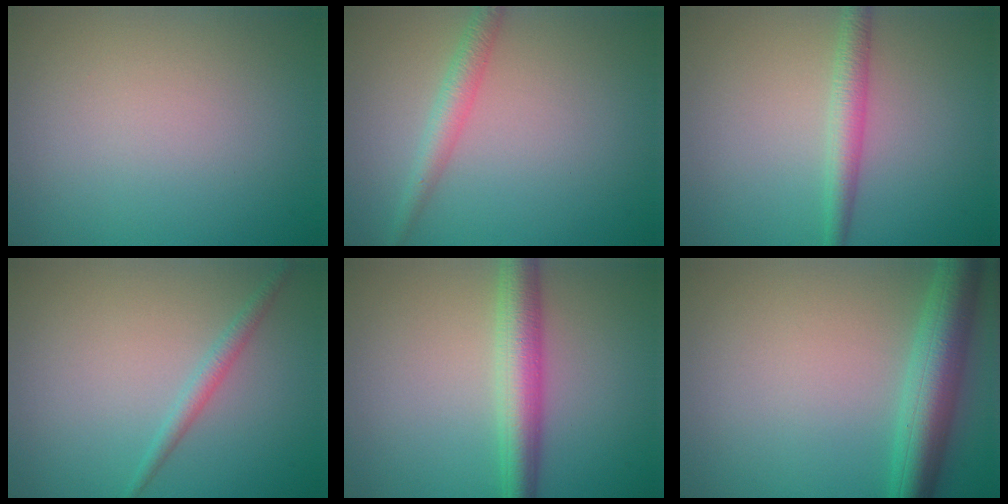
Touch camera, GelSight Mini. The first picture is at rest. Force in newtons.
{"total": 2.2, "press": 2.2, "slide": 0.2}
{"total": 2.4, "press": 2.4, "slide": 0.0}
{"total": 1.5, "press": 1.5, "slide": 0.0}
{"total": 4.5, "press": 4.5, "slide": 0.1}
{"total": 5.9, "press": 5.9, "slide": 0.2}